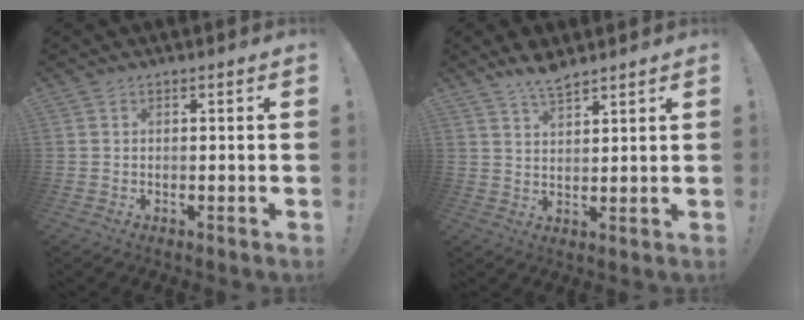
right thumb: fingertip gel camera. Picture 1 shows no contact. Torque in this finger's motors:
{"motor_torque": [0.05, 0.00, 0.58, 0.46, -0.01]}